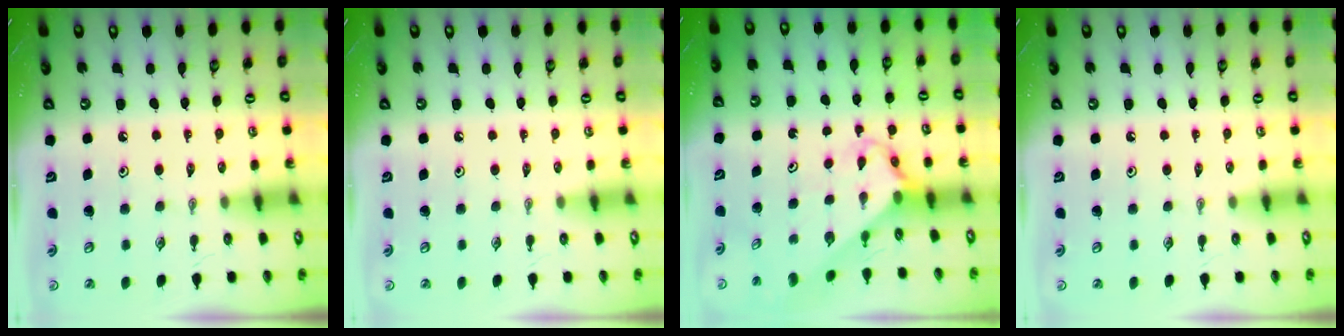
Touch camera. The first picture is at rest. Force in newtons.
{"total": 0.0}
{"total": 2.9, "press": 2.9, "slide": 0.2}
{"total": 0.0}